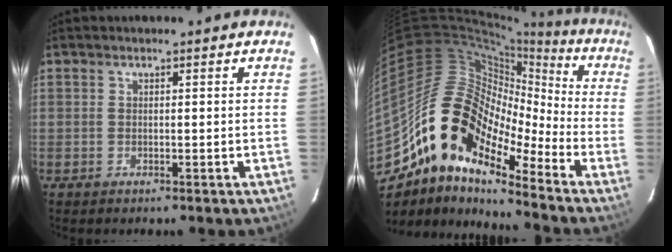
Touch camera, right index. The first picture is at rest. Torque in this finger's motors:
{"motor_torque": [1.06, -0.82, 1.06, 0.13]}